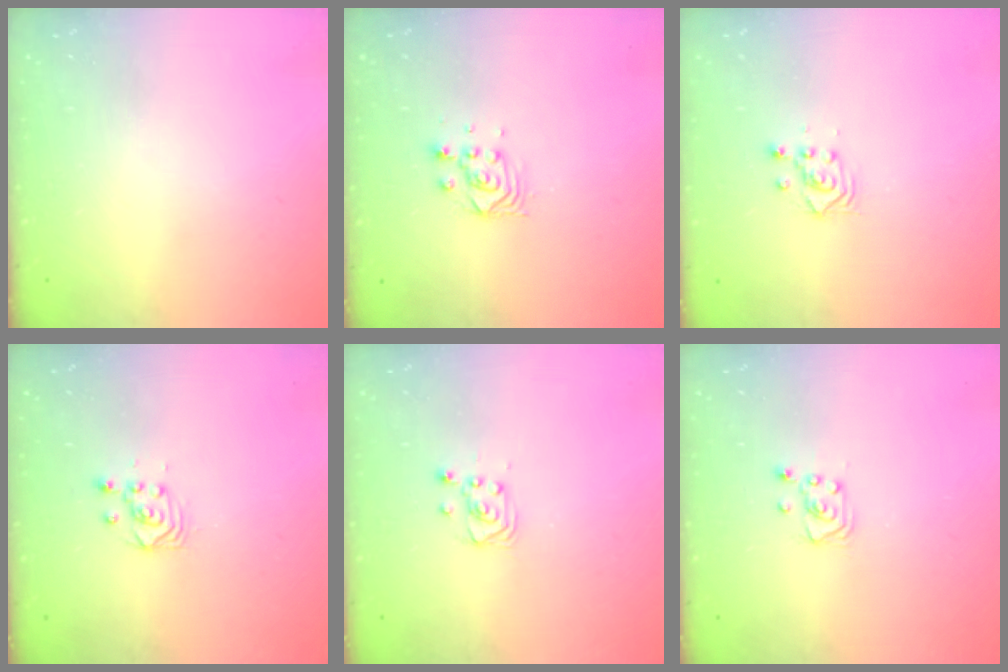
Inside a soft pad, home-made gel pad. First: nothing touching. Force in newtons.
{"total": 3.5, "press": 3.5, "slide": 0.0}
{"total": 2.3, "press": 2.3, "slide": 0.1}
{"total": 3.4, "press": 3.3, "slide": 0.3}
{"total": 2.9, "press": 2.9, "slide": 0.4}
{"total": 3.4, "press": 3.4, "slide": 0.4}